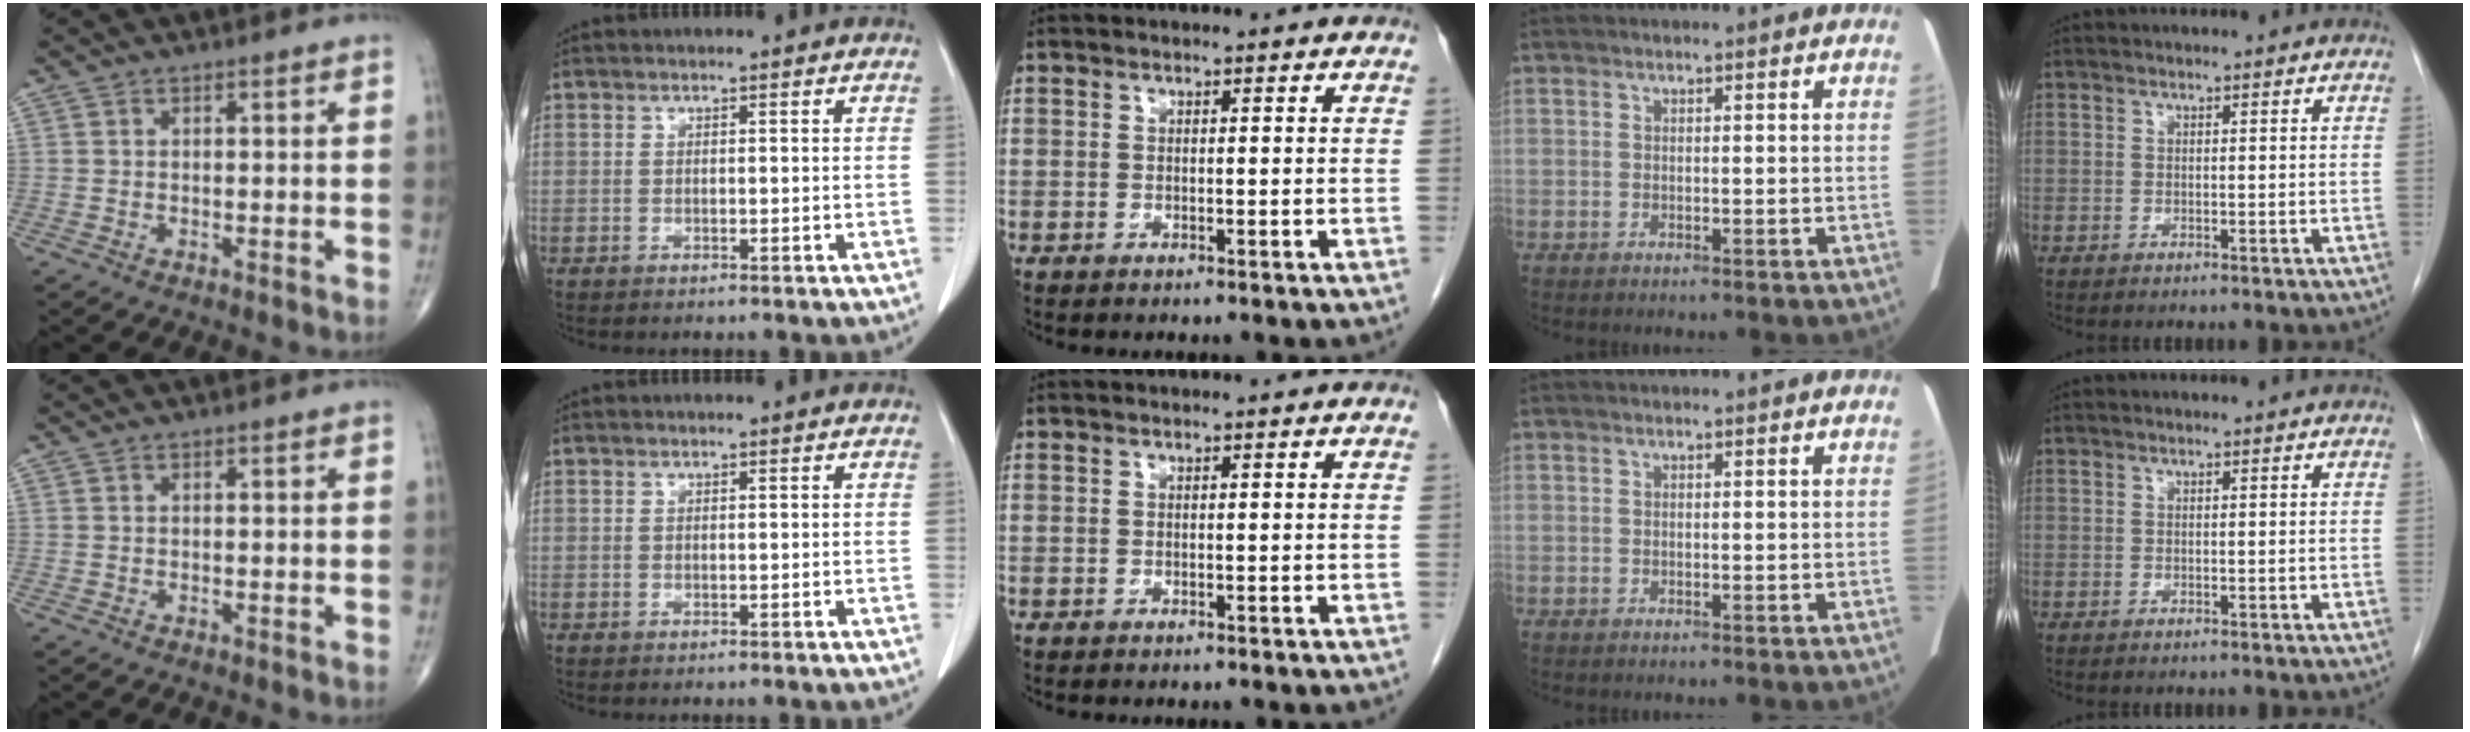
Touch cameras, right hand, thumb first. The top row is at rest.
{}